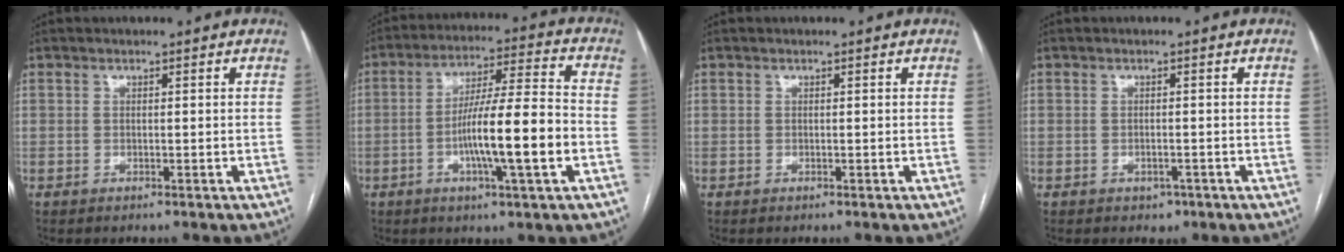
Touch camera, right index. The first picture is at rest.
{"total": 13.4, "force": [-3.4, 0.4, 13.0], "torque": [-0.226, 0.004, -0.058]}
{"total": 0.0}
{"total": 1.6, "force": [-0.9, 1.1, 0.7], "torque": [-0.011, 0.002, -0.005]}